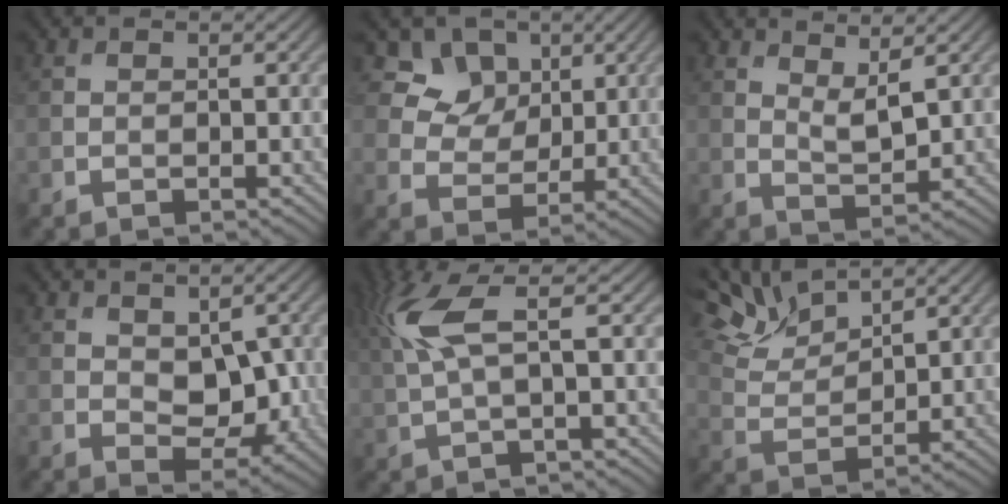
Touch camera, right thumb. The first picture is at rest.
{"total": 8.3, "force": [4.7, 6.1, 3.2], "torque": [-0.094, -0.022, 0.108]}
{"total": 3.3, "force": [2.3, 0.8, 2.3], "torque": [-0.050, -0.007, 0.046]}
{"total": 5.7, "force": [0.7, 3.7, 4.3], "torque": [-0.071, -0.010, 0.015]}
{"total": 6.5, "force": [2.0, 1.3, 6.0], "torque": [-0.147, 0.017, 0.040]}
{"total": 7.2, "force": [6.1, 1.7, 3.5], "torque": [-0.083, 0.010, 0.120]}